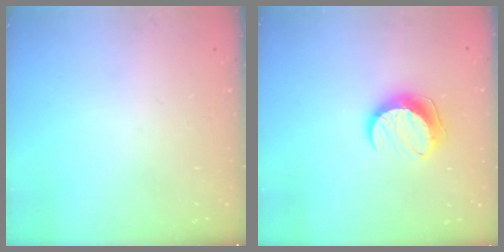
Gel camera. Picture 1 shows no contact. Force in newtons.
{"total": 9.8, "press": 9.8, "slide": 0.5}